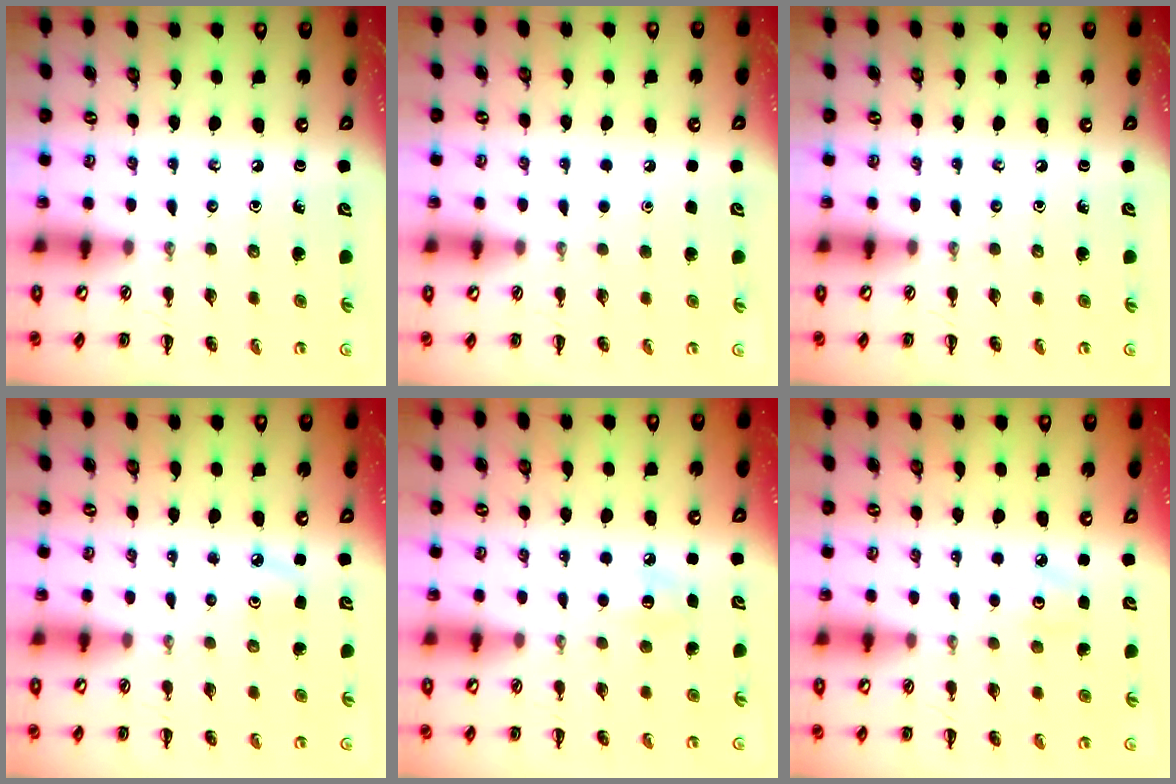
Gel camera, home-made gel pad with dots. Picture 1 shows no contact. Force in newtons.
{"total": 1.7, "press": 1.7, "slide": 0.1}
{"total": 0.0}
{"total": 5.2, "press": 5.0, "slide": 1.5}
{"total": 6.1, "press": 5.8, "slide": 1.8}
{"total": 2.7, "press": 2.6, "slide": 0.7}